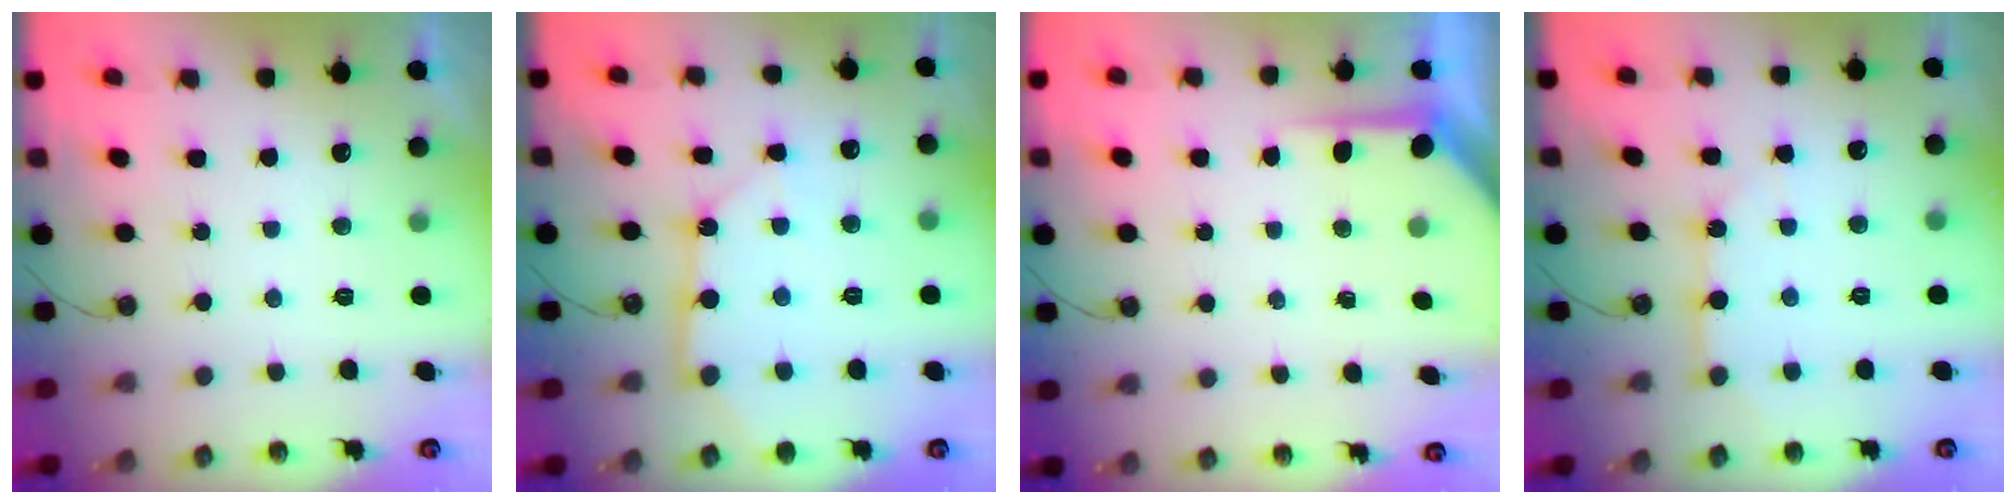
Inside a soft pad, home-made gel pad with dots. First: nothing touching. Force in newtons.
{"total": 11.3, "press": 11.2, "slide": 1.2}
{"total": 4.9, "press": 4.8, "slide": 0.2}
{"total": 8.1, "press": 8.1, "slide": 0.7}